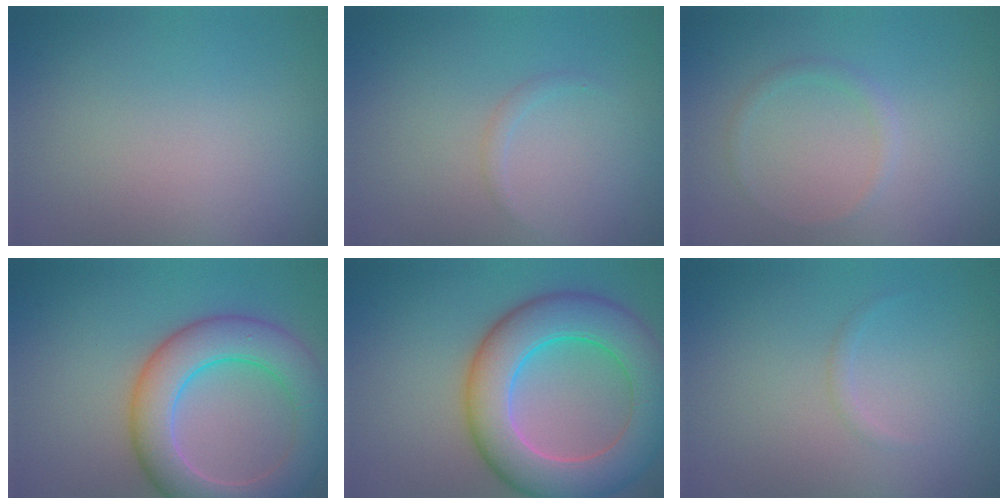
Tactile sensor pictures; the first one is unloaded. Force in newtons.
{"total": 0.7, "press": 0.7, "slide": 0.1}
{"total": 0.9, "press": 0.9, "slide": 0.1}
{"total": 7.4, "press": 7.3, "slide": 0.4}
{"total": 9.3, "press": 9.3, "slide": 0.6}
{"total": 0.6, "press": 0.6, "slide": 0.0}